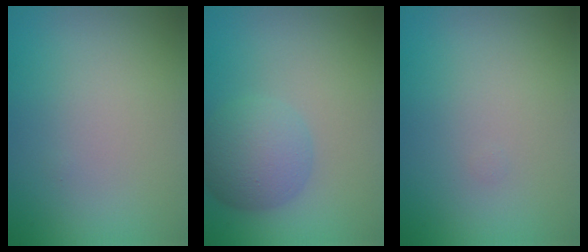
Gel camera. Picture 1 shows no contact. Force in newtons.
{"total": 4.6, "press": 4.6, "slide": 0.1}
{"total": 0.0}